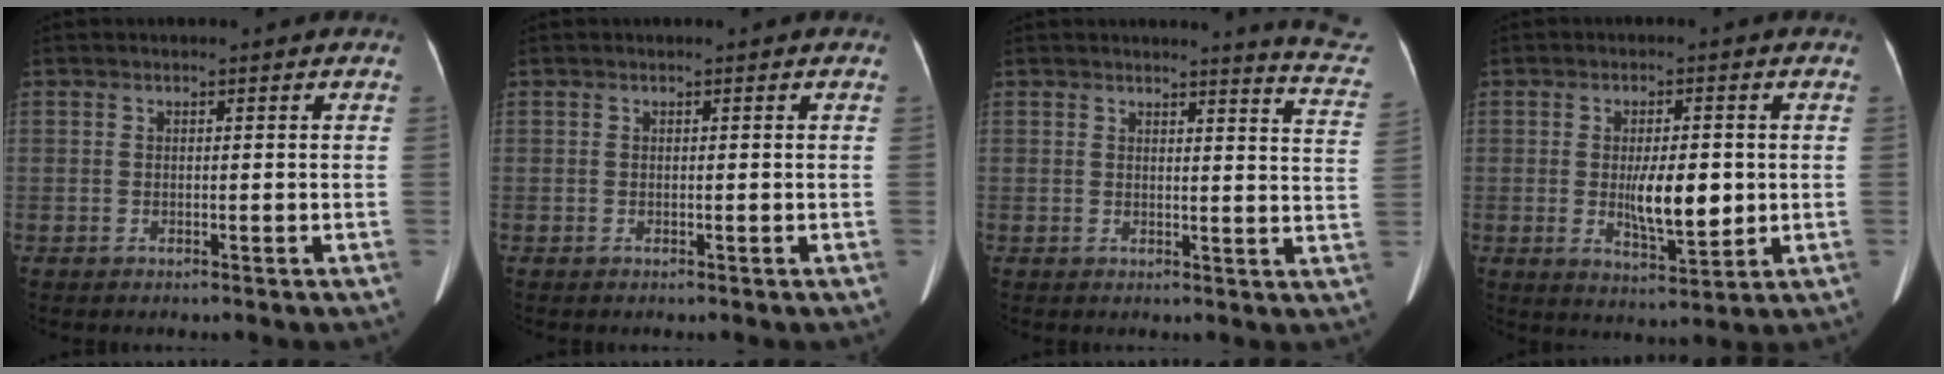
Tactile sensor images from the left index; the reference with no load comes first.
{"total": 0.0}
{"total": 9.1, "force": [9.0, -0.7, 1.3], "torque": [-0.007, -0.088, 0.071]}
{"total": 7.5, "force": [-0.3, 2.3, 7.1], "torque": [-0.121, -0.012, 0.001]}